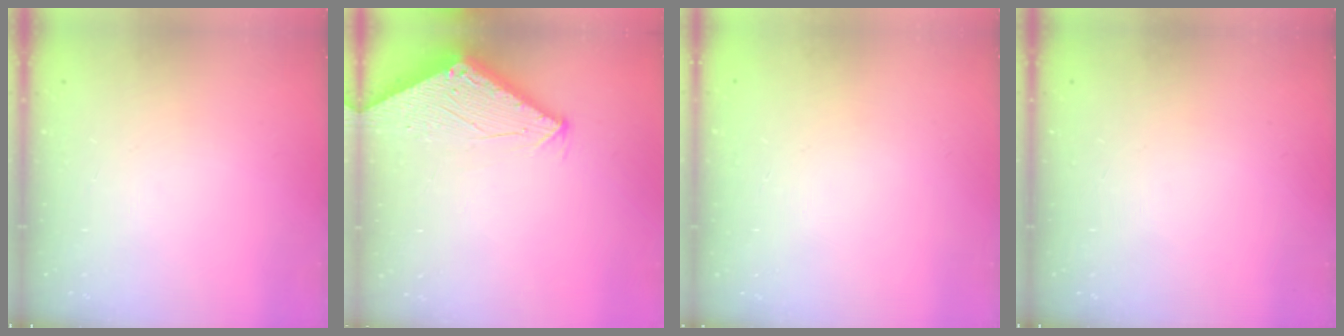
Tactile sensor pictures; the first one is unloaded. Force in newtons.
{"total": 2.8, "press": 2.8, "slide": 0.1}
{"total": 0.0}
{"total": 0.0}